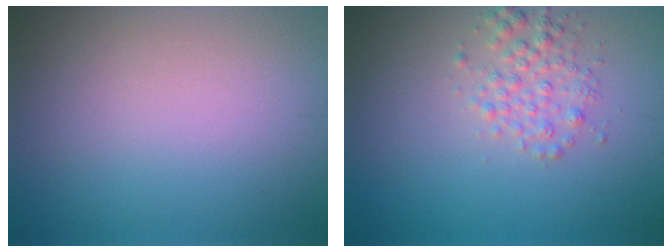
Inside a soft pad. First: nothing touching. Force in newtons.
{"total": 2.2, "press": 2.2, "slide": 0.0}